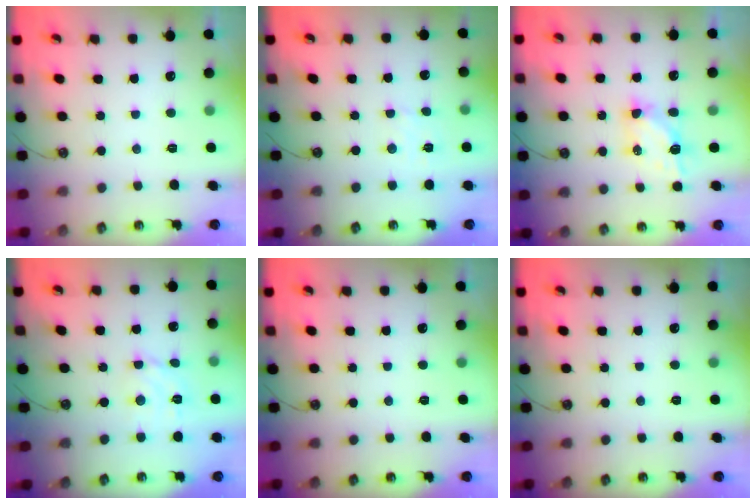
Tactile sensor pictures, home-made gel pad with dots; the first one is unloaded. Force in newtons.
{"total": 2.5, "press": 2.5, "slide": 0.4}
{"total": 5.9, "press": 5.9, "slide": 0.1}
{"total": 5.0, "press": 4.9, "slide": 0.4}
{"total": 0.0}
{"total": 0.0}